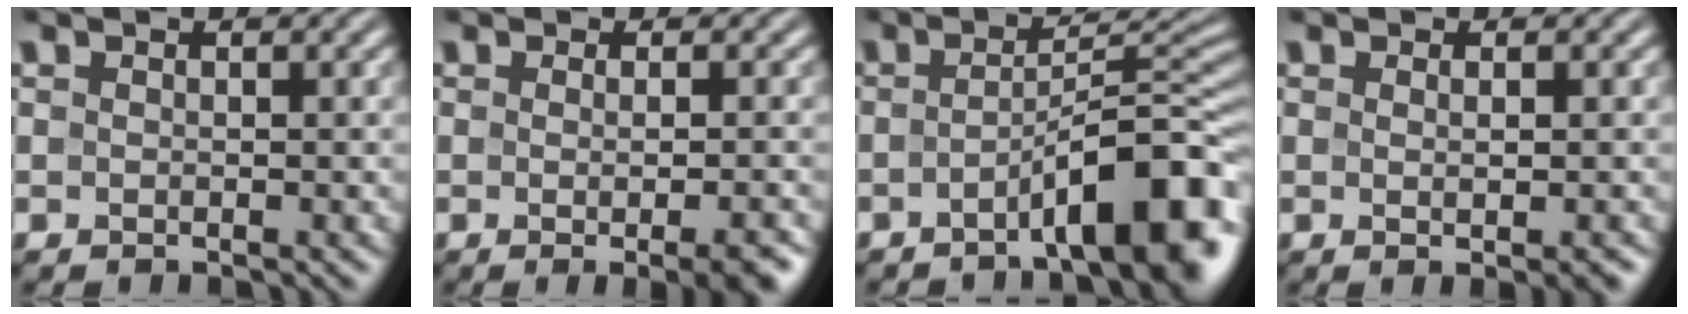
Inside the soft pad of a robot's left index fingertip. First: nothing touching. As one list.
[{"total": 5.4, "force": [-1.1, 1.8, 4.9], "torque": [-0.035, 0.003, -0.008]}, {"total": 8.4, "force": [-3.5, 2.0, 7.4], "torque": [-0.090, 0.019, -0.057]}, {"total": 2.4, "force": [0.0, 0.7, 2.3], "torque": [-0.021, 0.003, 0.001]}]